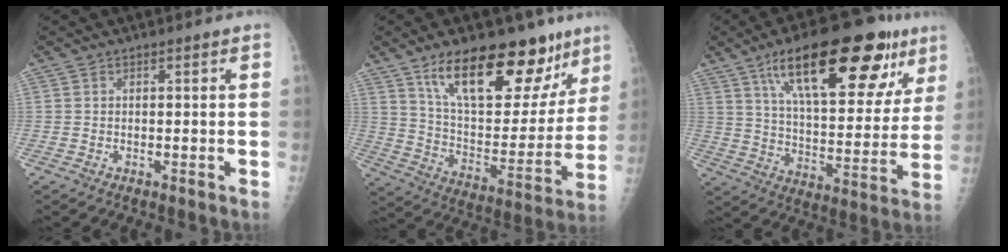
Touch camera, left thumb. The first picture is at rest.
{"total": 24.3, "force": [15.3, 10.8, 15.5], "torque": [-0.176, -0.061, 0.246]}
{"total": 27.0, "force": [14.8, 10.0, 20.3], "torque": [-0.266, -0.026, 0.233]}